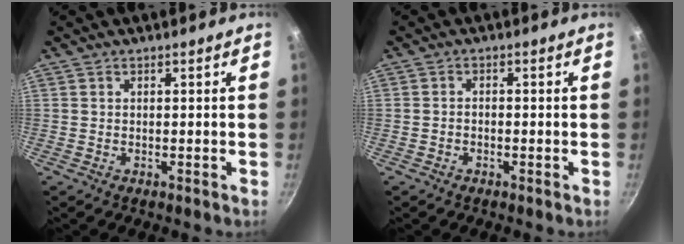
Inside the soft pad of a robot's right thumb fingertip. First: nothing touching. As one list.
[{"total": 1.1, "force": [-0.7, 0.7, 0.6], "torque": [-0.012, 0.009, -0.015]}]